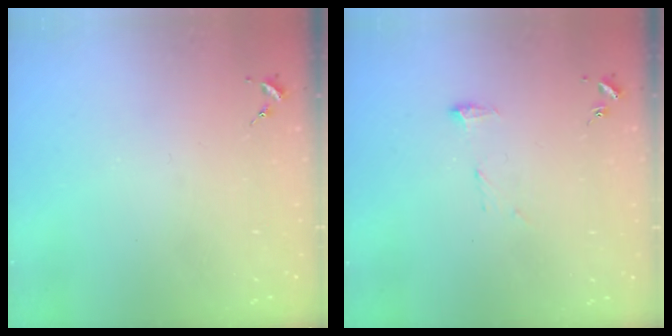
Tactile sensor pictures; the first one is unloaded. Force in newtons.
{"total": 7.6, "press": 7.6, "slide": 0.1}